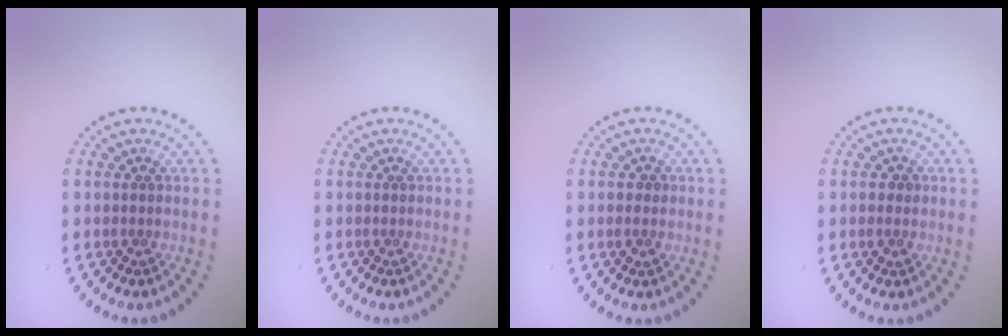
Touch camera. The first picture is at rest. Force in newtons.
{"total": 0.0}
{"total": 1.1, "press": 1.1, "slide": 0.1}
{"total": 1.1, "press": 1.1, "slide": 0.1}